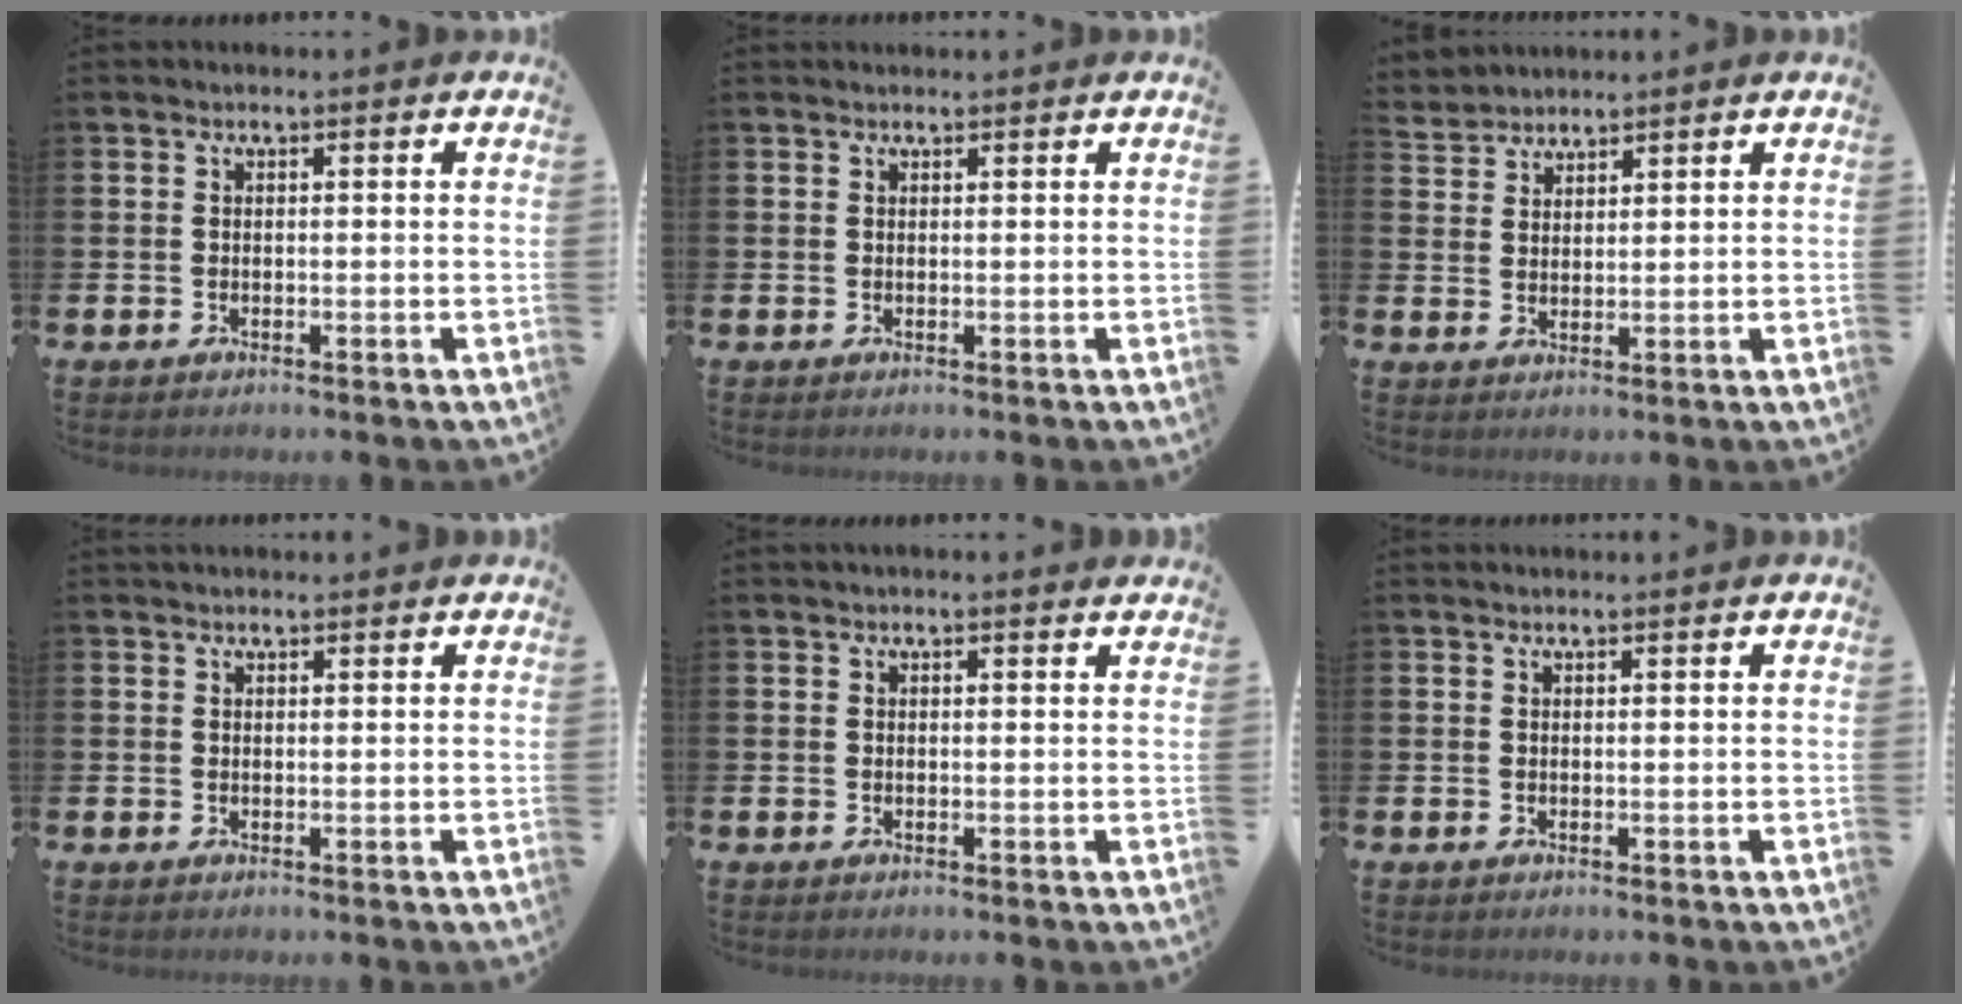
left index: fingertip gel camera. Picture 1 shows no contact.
{"total": 0.5, "force": [0.5, 0.1, 0.0], "torque": [0.009, -0.003, 0.008]}
{"total": 3.3, "force": [3.2, 0.6, -0.7], "torque": [-0.004, -0.012, 0.061]}
{"total": 1.0, "force": [1.0, 0.3, 0.1], "torque": [0.006, -0.002, 0.017]}
{"total": 0.8, "force": [0.8, 0.1, 0.2], "torque": [0.003, -0.002, 0.013]}
{"total": 0.5, "force": [0.5, -0.1, 0.0], "torque": [0.001, -0.002, 0.010]}